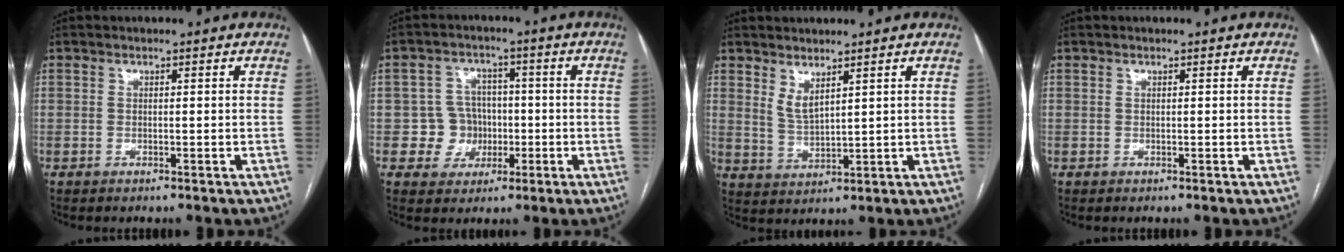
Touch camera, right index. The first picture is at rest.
{"total": 6.0, "force": [-1.0, 5.8, 0.9], "torque": [-0.008, 0.019, -0.010]}
{"total": 3.5, "force": [2.4, 0.7, 2.4], "torque": [-0.053, -0.016, 0.057]}
{"total": 0.0}